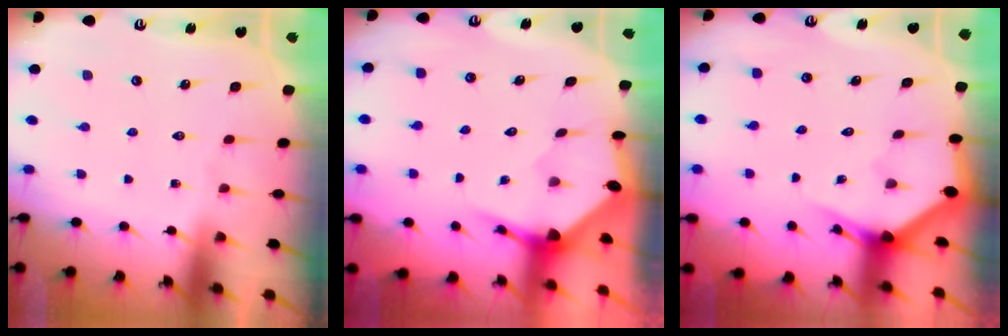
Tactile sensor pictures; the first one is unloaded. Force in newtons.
{"total": 3.5, "press": 3.5, "slide": 0.5}
{"total": 2.8, "press": 2.8, "slide": 0.0}